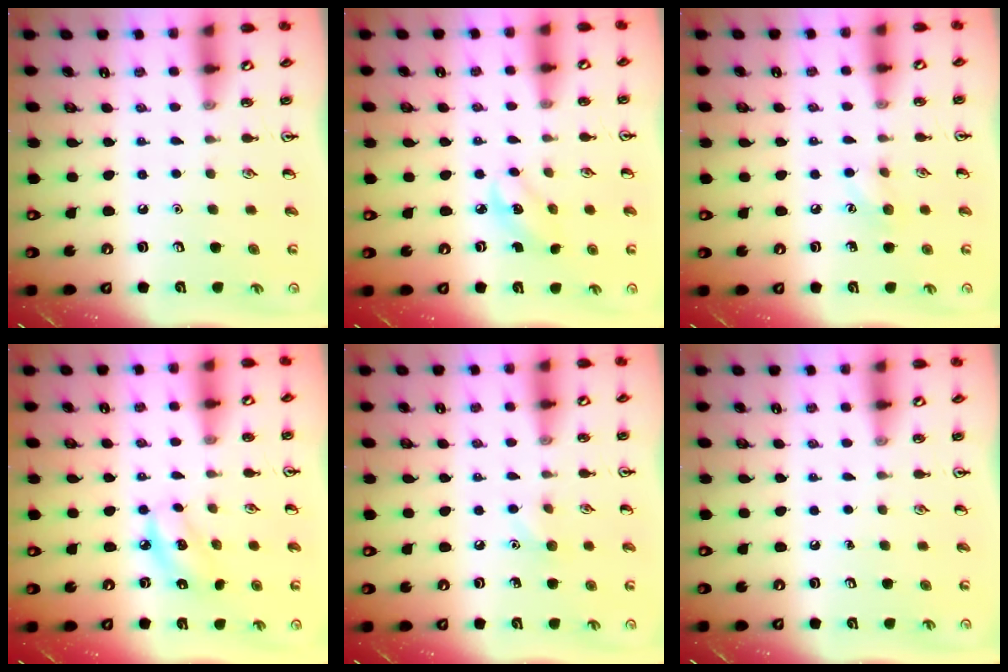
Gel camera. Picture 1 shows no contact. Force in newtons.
{"total": 2.8, "press": 2.7, "slide": 0.8}
{"total": 6.0, "press": 5.8, "slide": 1.6}
{"total": 5.4, "press": 5.4, "slide": 1.0}
{"total": 5.8, "press": 5.5, "slide": 1.8}
{"total": 0.0}